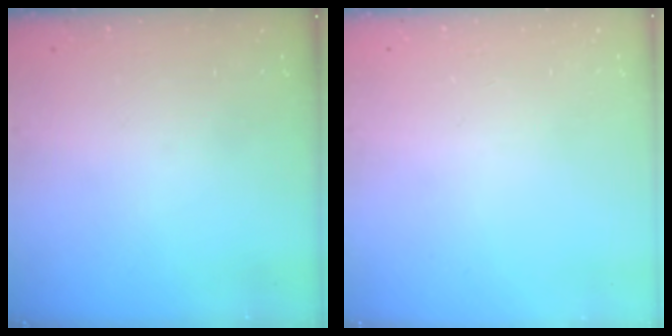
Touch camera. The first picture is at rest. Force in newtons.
{"total": 2.6, "press": 2.6, "slide": 0.2}